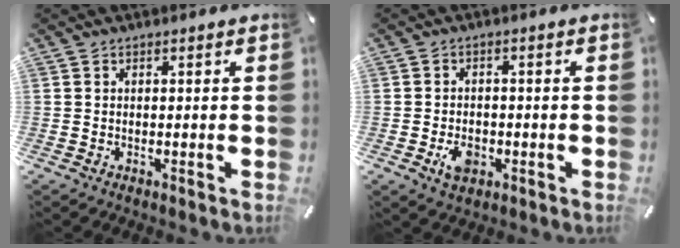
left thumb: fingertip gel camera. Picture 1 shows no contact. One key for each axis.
{"total": 4.9, "fx": -1.7, "fy": 3.5, "fz": 2.9, "tx": -0.053, "ty": 0.002, "tz": -0.030}